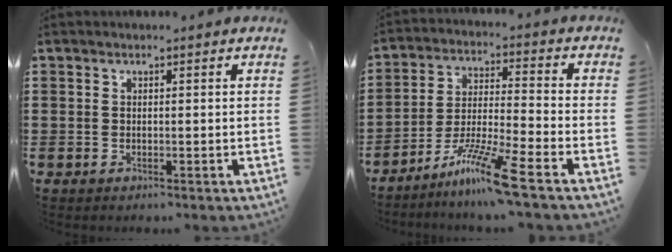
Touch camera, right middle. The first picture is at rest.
{"total": 9.6, "force": [-7.1, -0.1, 6.4], "torque": [-0.128, -0.008, -0.138]}